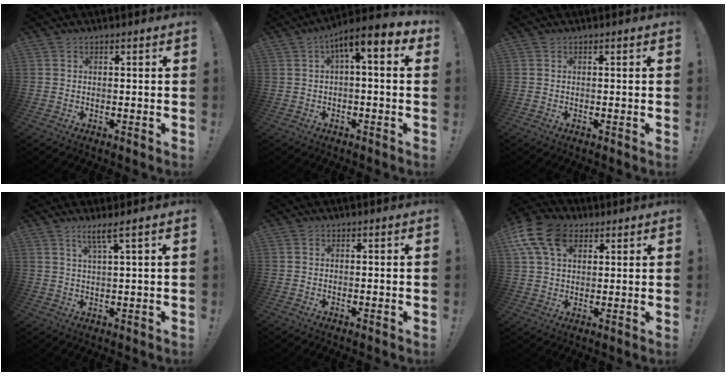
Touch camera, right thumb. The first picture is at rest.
{"total": 7.2, "force": [2.3, 1.6, 6.7], "torque": [-0.107, -0.014, 0.038]}
{"total": 0.0}
{"total": 4.3, "force": [2.4, -0.4, 3.5], "torque": [-0.071, -0.004, 0.037]}
{"total": 0.0}
{"total": 14.1, "force": [6.1, 9.4, 8.6], "torque": [-0.165, -0.015, 0.118]}